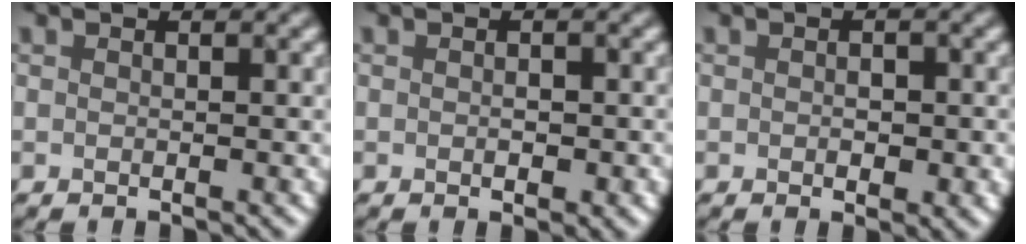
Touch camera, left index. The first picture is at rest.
{"total": 1.3, "force": [-0.9, 0.4, 0.9], "torque": [-0.014, 0.003, 0.004]}
{"total": 1.6, "force": [-0.9, 0.7, 1.2], "torque": [-0.017, 0.003, 0.004]}